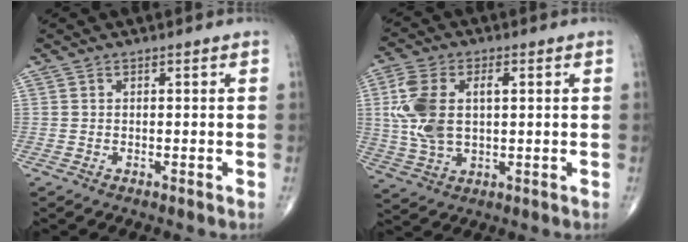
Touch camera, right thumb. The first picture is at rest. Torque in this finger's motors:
{"motor_torque": [1.50, 1.74, 1.28, 0.18, 0.15]}